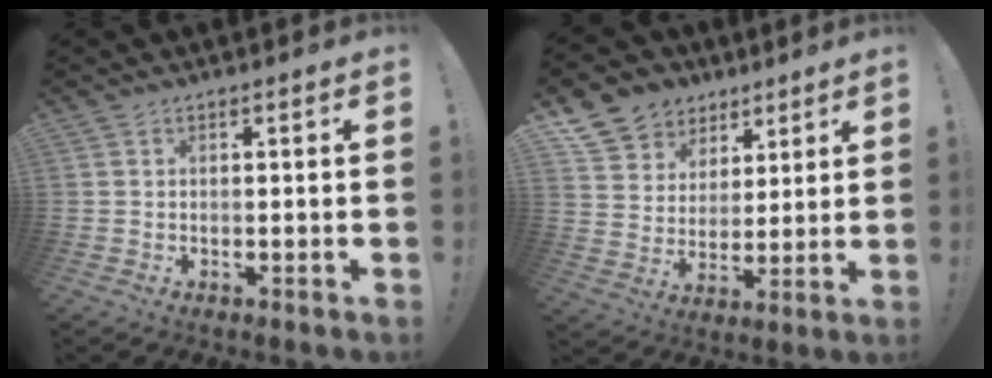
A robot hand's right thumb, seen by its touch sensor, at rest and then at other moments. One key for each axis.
{"total": 11.1, "fx": 6.6, "fy": 8.6, "fz": 2.5, "tx": -0.043, "ty": -0.049, "tz": 0.133}